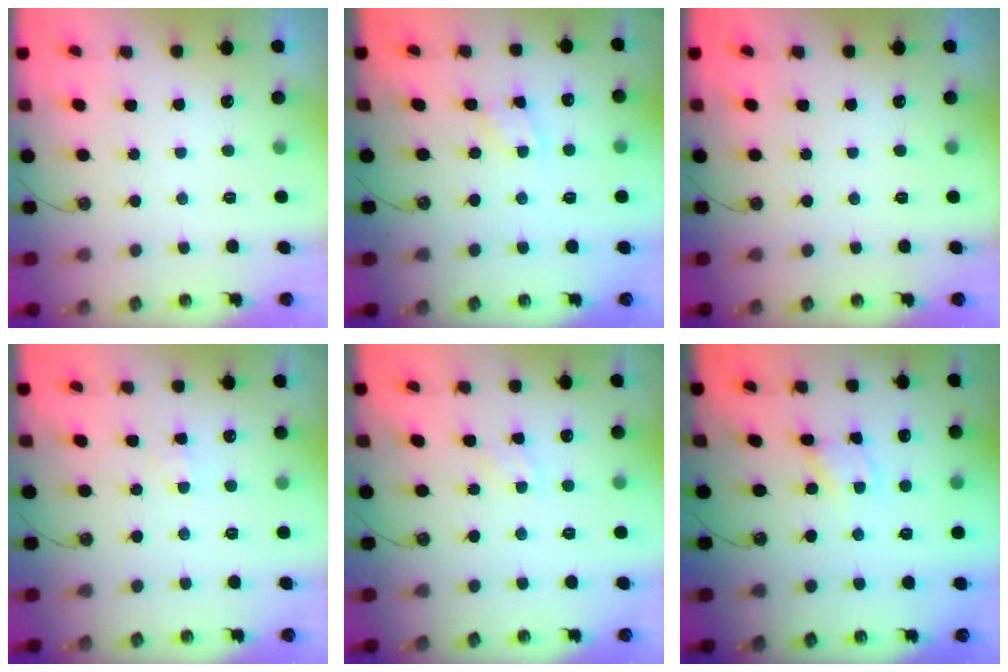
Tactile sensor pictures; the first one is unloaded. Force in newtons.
{"total": 2.1, "press": 2.1, "slide": 0.3}
{"total": 0.0}
{"total": 3.9, "press": 3.8, "slide": 0.5}
{"total": 2.1, "press": 2.1, "slide": 0.4}
{"total": 1.9, "press": 1.9, "slide": 0.2}